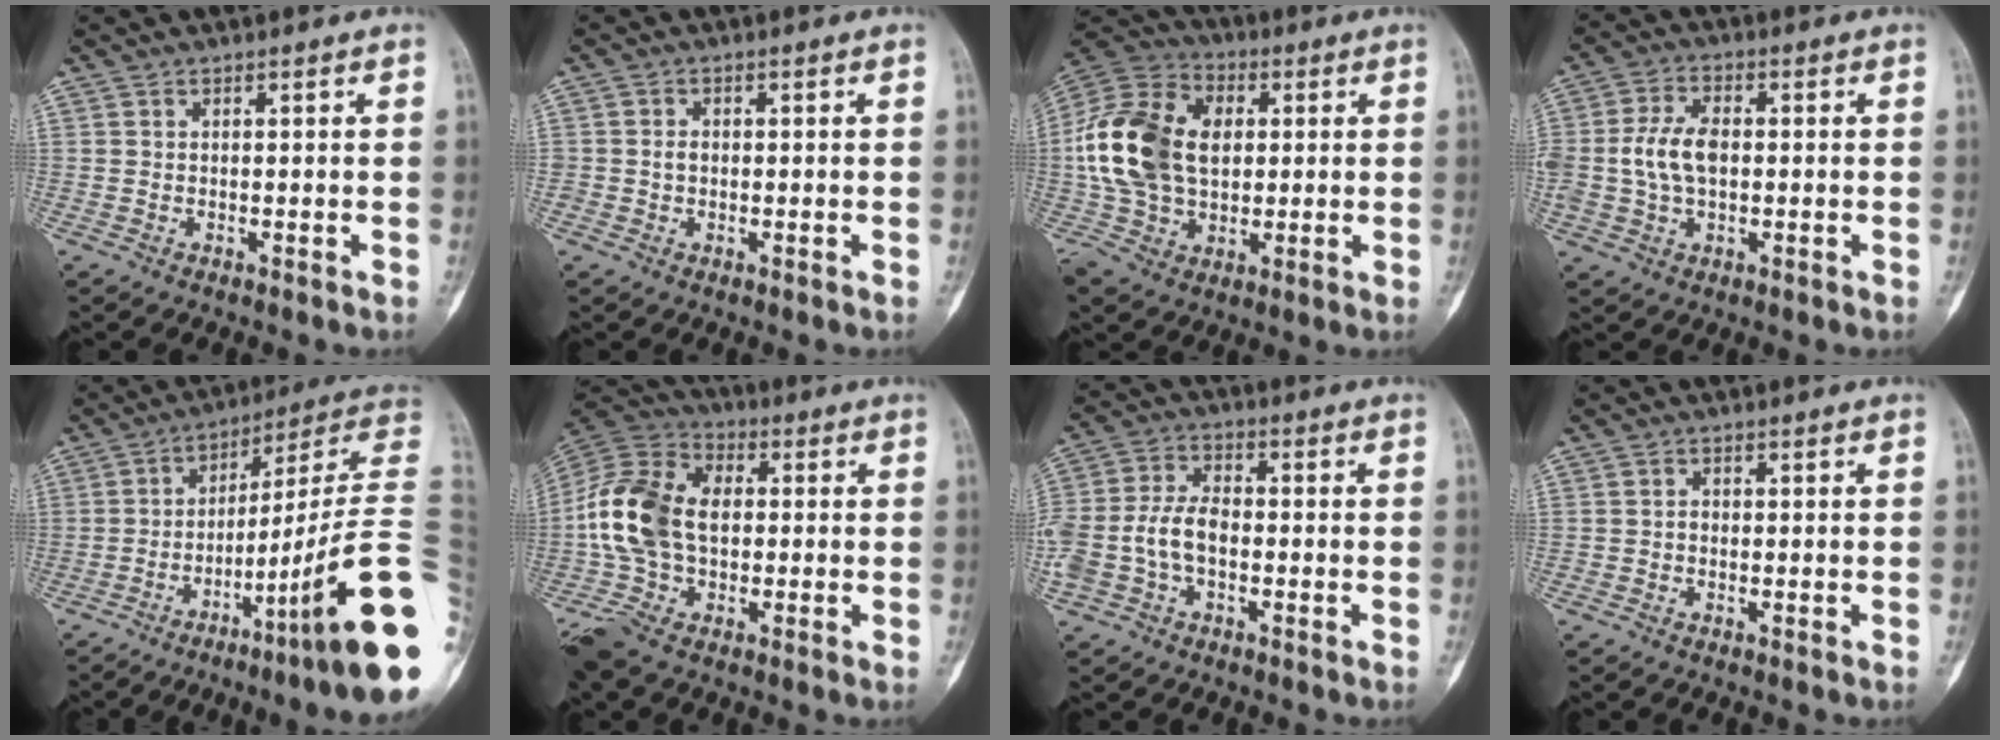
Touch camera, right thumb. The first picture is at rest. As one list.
[{"total": 1.7, "force": [-0.1, 1.4, 0.9], "torque": [-0.008, 0.005, -0.002]}, {"total": 19.6, "force": [2.2, 13.5, 14.1], "torque": [-0.264, 0.012, 0.039]}, {"total": 8.1, "force": [-0.1, 5.0, 6.4], "torque": [-0.129, 0.014, -0.003]}, {"total": 26.3, "force": [-7.0, 1.9, 25.3], "torque": [-0.302, 0.036, -0.108]}, {"total": 18.2, "force": [-0.8, 11.5, 14.1], "torque": [-0.292, 0.022, -0.019]}, {"total": 9.8, "force": [-2.1, 6.3, 7.3], "torque": [-0.158, 0.033, -0.043]}, {"total": 1.0, "force": [-0.3, 0.8, 0.5], "torque": [-0.001, 0.004, -0.007]}]